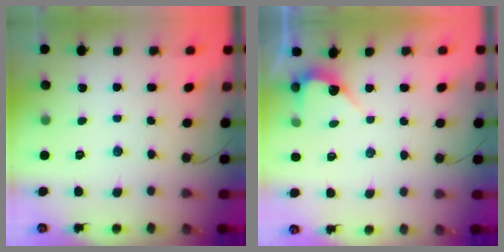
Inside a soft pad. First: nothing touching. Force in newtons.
{"total": 3.7, "press": 3.7, "slide": 0.2}